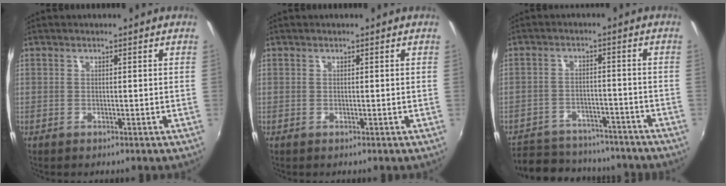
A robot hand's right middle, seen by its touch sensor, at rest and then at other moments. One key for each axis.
{"total": 0.0}
{"total": 20.2, "fx": -16.9, "fy": 8.1, "fz": 7.6, "tx": -0.171, "ty": 0.004, "tz": -0.224}